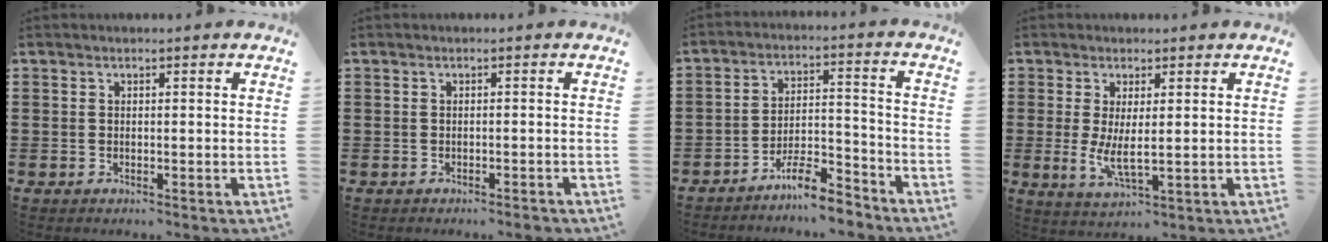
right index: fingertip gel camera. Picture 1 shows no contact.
{"total": 1.1, "force": [-1.0, -0.1, 0.5], "torque": [-0.011, -0.004, -0.018]}
{"total": 7.3, "force": [-6.4, 1.3, 3.2], "torque": [-0.055, 0.016, -0.120]}
{"total": 5.1, "force": [0.5, 1.7, 4.8], "torque": [-0.089, -0.006, 0.008]}